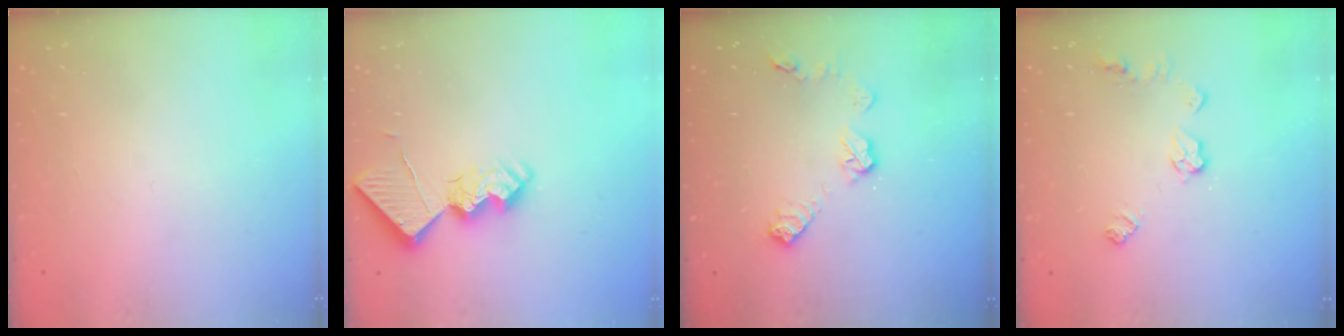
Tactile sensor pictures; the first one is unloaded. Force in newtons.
{"total": 16.7, "press": 16.7, "slide": 0.1}
{"total": 9.1, "press": 9.1, "slide": 0.5}
{"total": 7.8, "press": 7.8, "slide": 0.5}